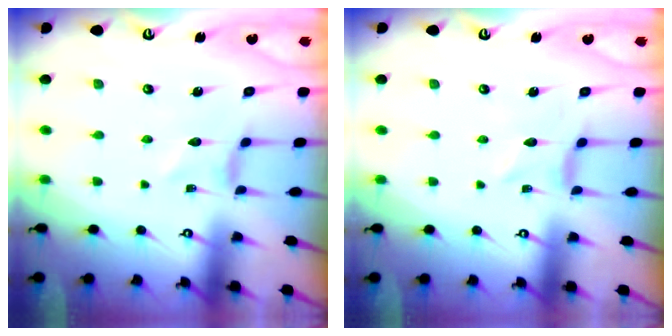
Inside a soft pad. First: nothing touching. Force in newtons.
{"total": 0.0}